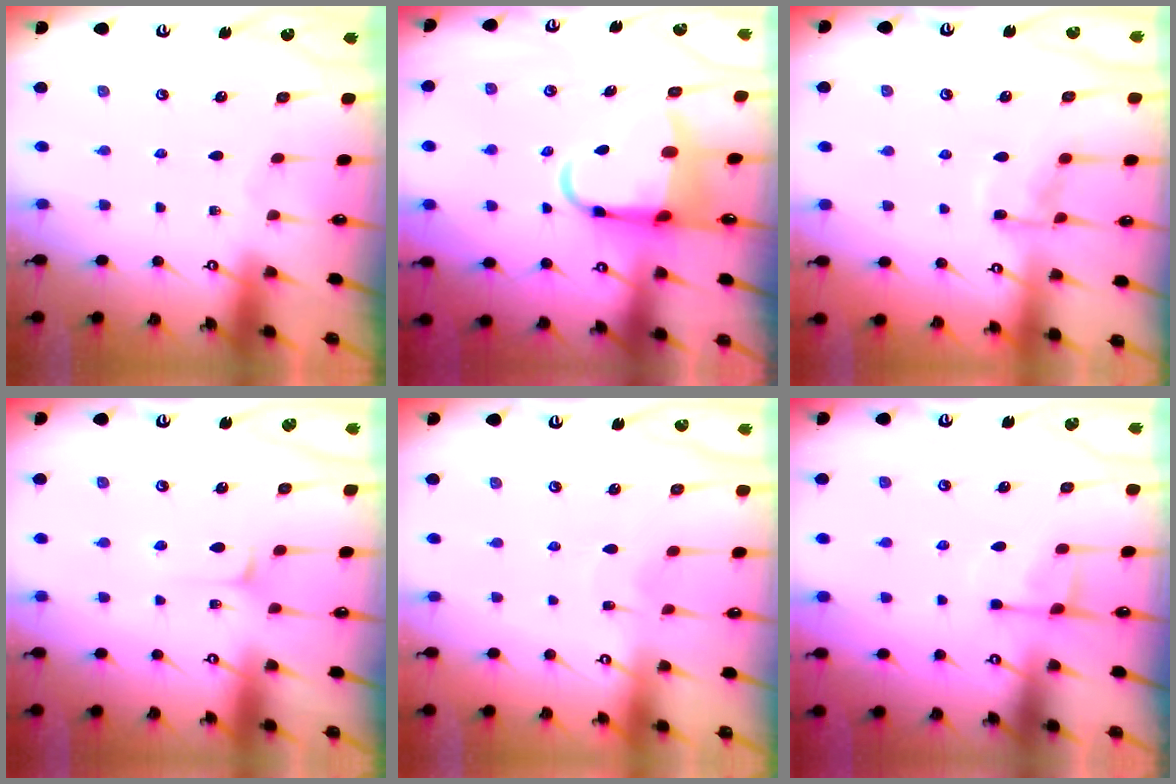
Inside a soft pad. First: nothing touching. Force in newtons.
{"total": 8.7, "press": 8.5, "slide": 1.8}
{"total": 9.1, "press": 9.0, "slide": 0.9}
{"total": 4.6, "press": 4.5, "slide": 0.5}
{"total": 4.5, "press": 4.5, "slide": 0.4}
{"total": 5.3, "press": 5.2, "slide": 0.9}